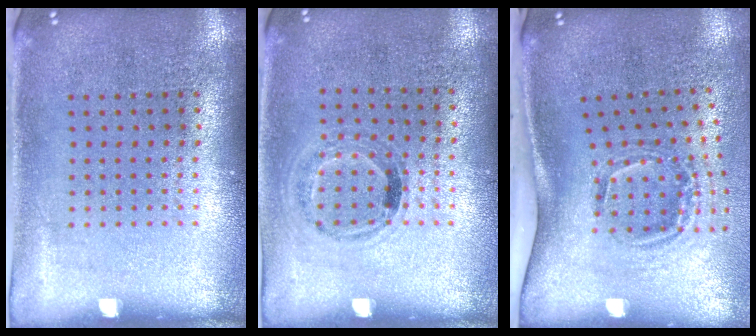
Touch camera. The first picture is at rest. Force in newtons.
{"total": 0.9, "press": 0.7, "slide": 0.6}
{"total": 2.0, "press": 1.2, "slide": 1.6}